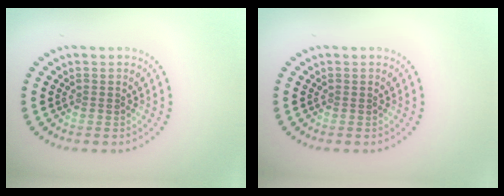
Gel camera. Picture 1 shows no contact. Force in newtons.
{"total": 0.0}